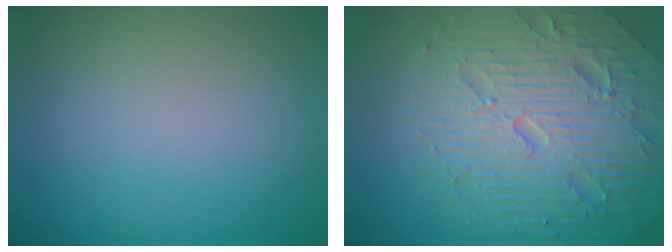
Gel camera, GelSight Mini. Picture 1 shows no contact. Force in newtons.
{"total": 7.4, "press": 7.3, "slide": 1.6}